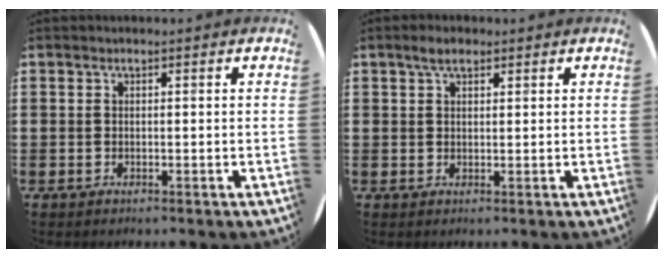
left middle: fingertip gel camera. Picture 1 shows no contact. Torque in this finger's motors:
{"motor_torque": [0.64, -0.24, -0.04, 0.00]}